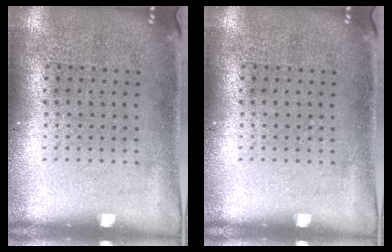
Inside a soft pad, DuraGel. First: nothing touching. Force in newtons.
{"total": 0.0}